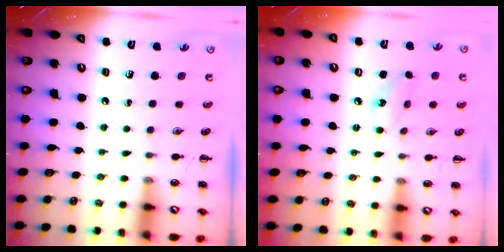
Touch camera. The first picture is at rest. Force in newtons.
{"total": 6.3, "press": 6.2, "slide": 1.4}